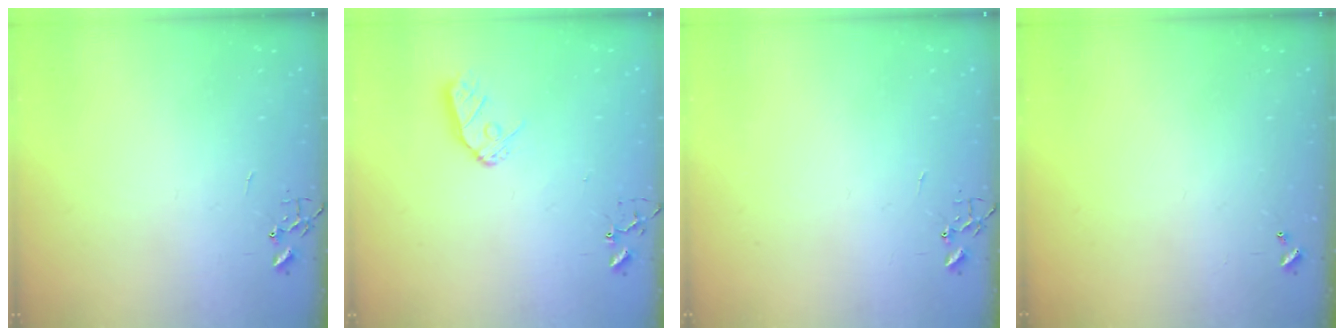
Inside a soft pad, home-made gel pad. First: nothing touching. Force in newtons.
{"total": 9.1, "press": 9.1, "slide": 0.9}
{"total": 0.0}
{"total": 0.0}